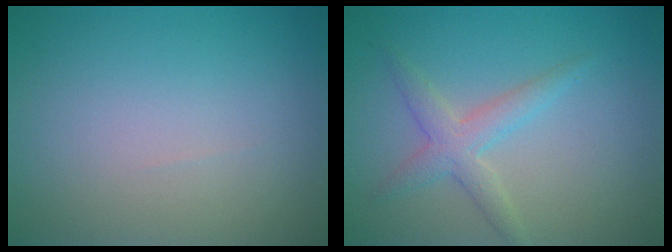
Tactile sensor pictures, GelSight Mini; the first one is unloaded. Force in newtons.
{"total": 2.7, "press": 2.7, "slide": 0.1}